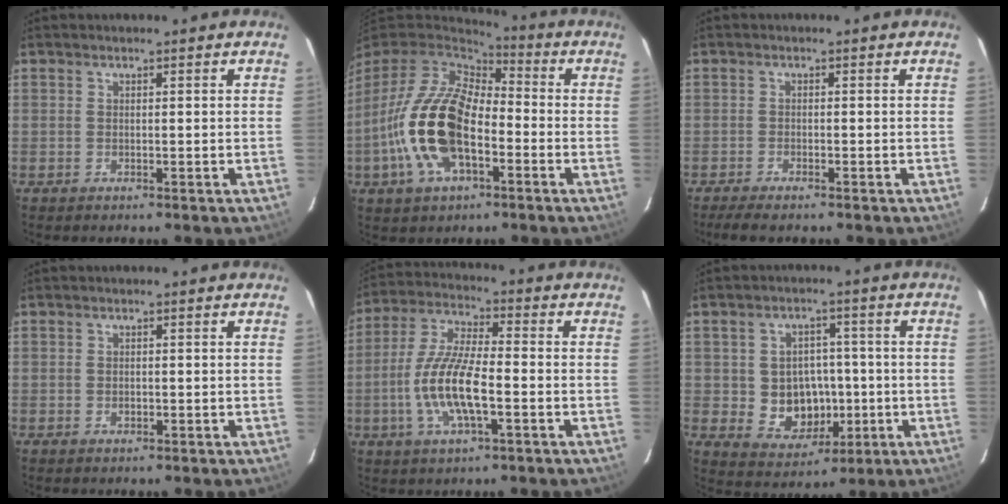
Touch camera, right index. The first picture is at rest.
{"total": 18.3, "force": [-4.7, 9.6, 14.8], "torque": [-0.317, -0.005, -0.090]}
{"total": 3.9, "force": [-3.2, 0.5, 2.2], "torque": [-0.055, -0.014, -0.058]}
{"total": 0.9, "force": [-0.2, 0.7, 0.5], "torque": [-0.009, 0.002, -0.003]}
{"total": 12.9, "force": [-3.4, 3.7, 11.9], "torque": [-0.250, -0.002, -0.068]}
{"total": 9.4, "force": [-1.3, 8.2, 4.5], "torque": [-0.101, 0.009, -0.001]}